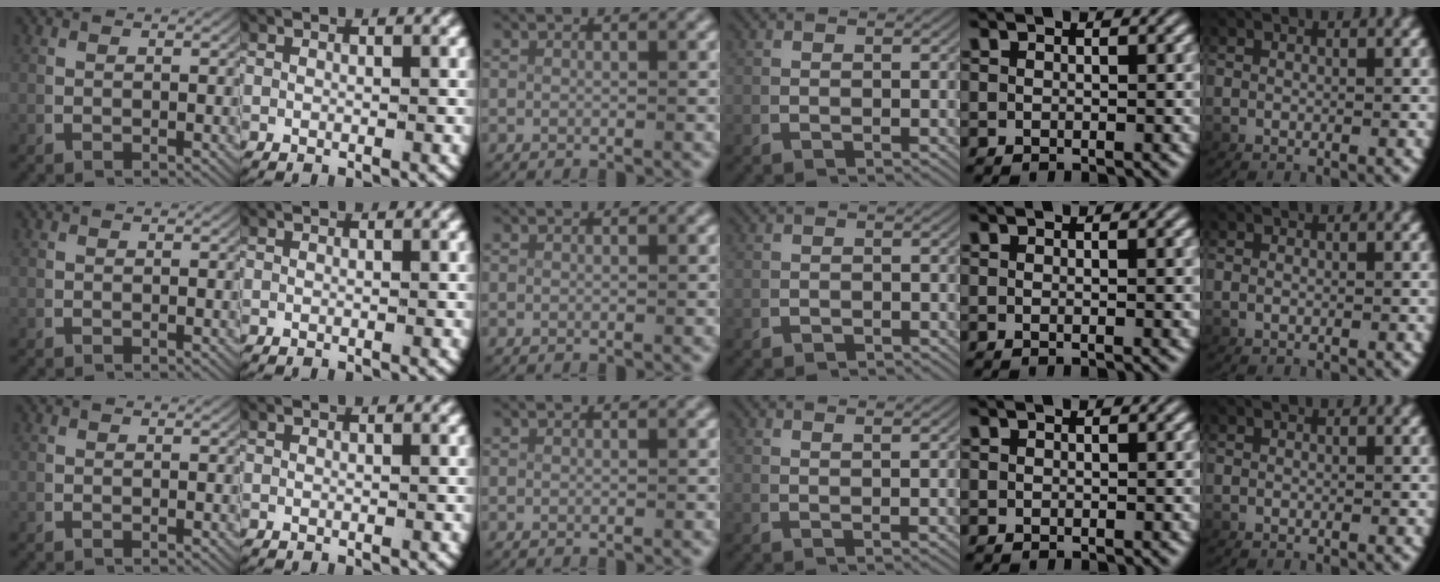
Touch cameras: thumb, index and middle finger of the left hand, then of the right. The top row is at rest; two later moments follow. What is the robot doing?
{"motion": "lift_and_place", "object": "coat"}